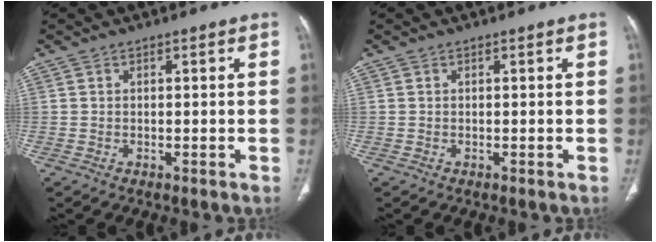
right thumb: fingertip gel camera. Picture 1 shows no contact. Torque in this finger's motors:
{"motor_torque": [-0.03, -0.03, 0.07, 0.07, 0.00]}